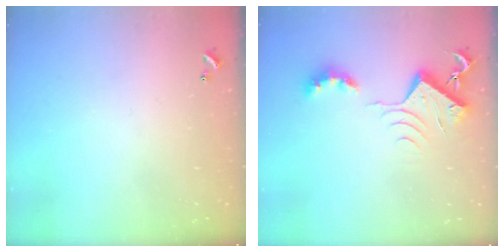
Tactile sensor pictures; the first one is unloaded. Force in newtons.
{"total": 7.4, "press": 7.3, "slide": 0.9}